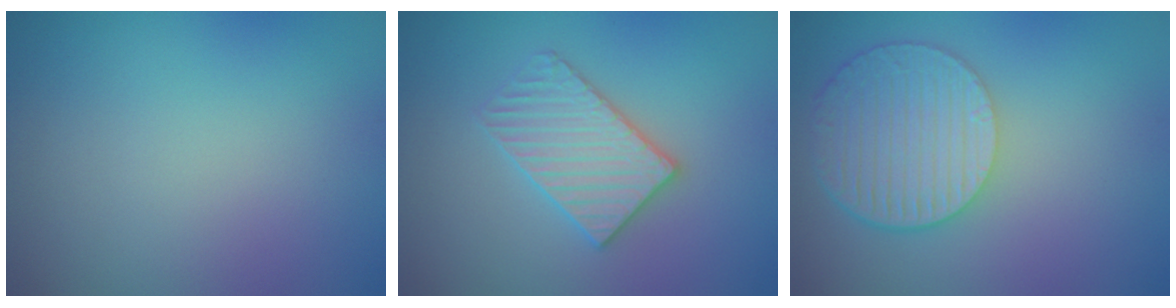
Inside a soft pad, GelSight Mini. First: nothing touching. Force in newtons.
{"total": 3.1, "press": 3.1, "slide": 0.4}
{"total": 6.1, "press": 4.5, "slide": 4.2}